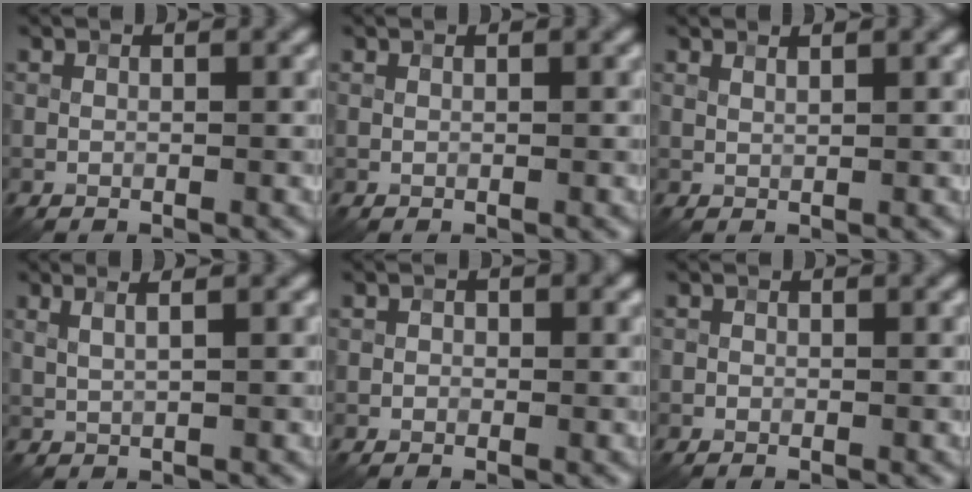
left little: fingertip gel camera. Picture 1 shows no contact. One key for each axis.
{"total": 0.0}
{"total": 1.1, "fx": 0.9, "fy": 0.3, "fz": 0.7, "tx": -0.008, "ty": -0.002, "tz": 0.010}
{"total": 3.0, "fx": 1.5, "fy": 1.1, "fz": 2.3, "tx": -0.022, "ty": 0.004, "tz": 0.006}
{"total": 0.7, "fx": 0.0, "fy": 0.7, "fz": 0.4, "tx": -0.002, "ty": -0.004, "tz": -0.002}
{"total": 0.0}